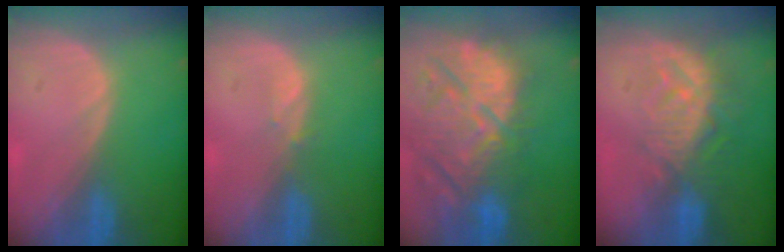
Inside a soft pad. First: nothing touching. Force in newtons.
{"total": 0.8, "press": 0.8, "slide": 0.3}
{"total": 14.6, "press": 12.7, "slide": 7.2}
{"total": 9.3, "press": 8.1, "slide": 4.5}